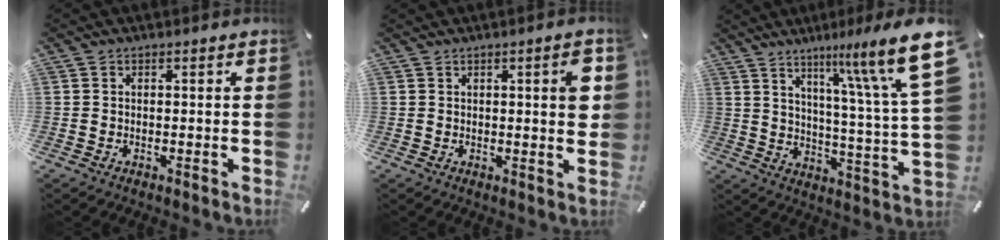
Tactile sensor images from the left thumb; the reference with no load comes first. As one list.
[{"total": 5.2, "force": [1.5, 1.2, 4.8], "torque": [-0.068, -0.006, 0.019]}, {"total": 18.3, "force": [10.9, 2.4, 14.6], "torque": [-0.215, -0.073, 0.162]}]